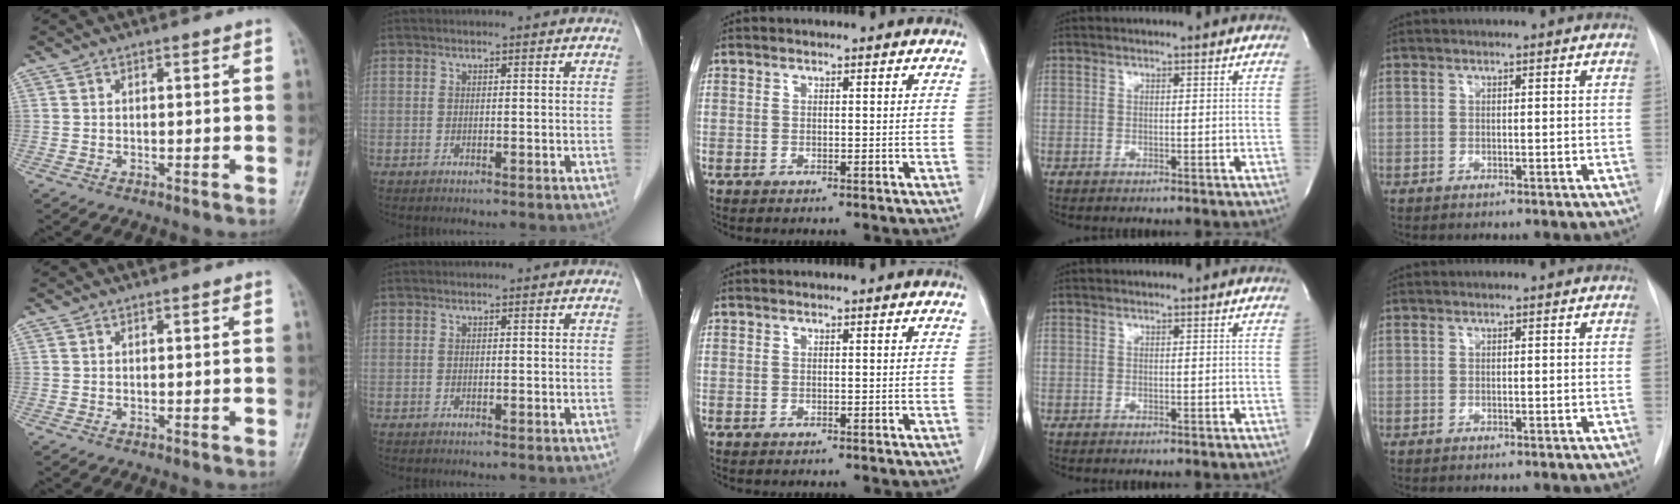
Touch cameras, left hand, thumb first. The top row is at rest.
{}